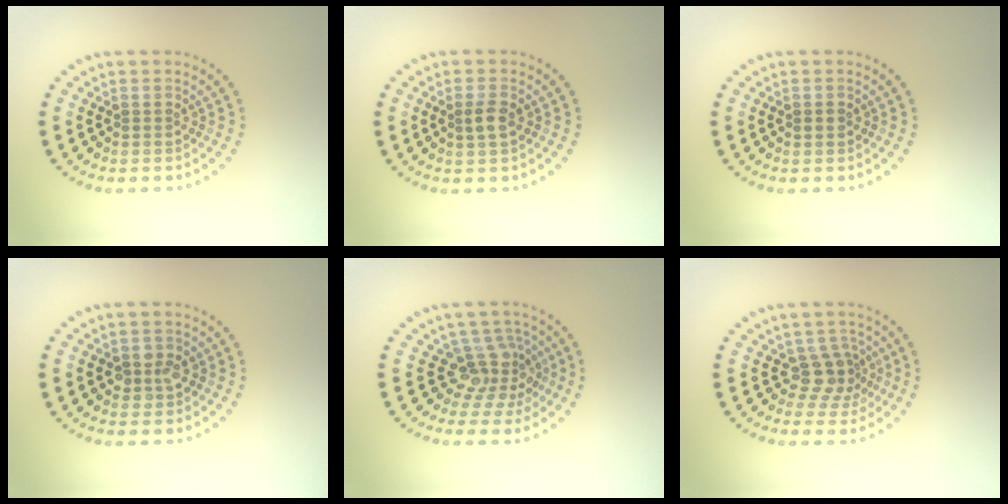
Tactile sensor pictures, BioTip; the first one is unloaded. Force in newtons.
{"total": 1.7, "press": 1.7, "slide": 0.5}
{"total": 0.9, "press": 0.9, "slide": 0.0}
{"total": 2.1, "press": 2.0, "slide": 0.6}
{"total": 3.6, "press": 2.4, "slide": 2.6}
{"total": 2.9, "press": 2.2, "slide": 1.8}